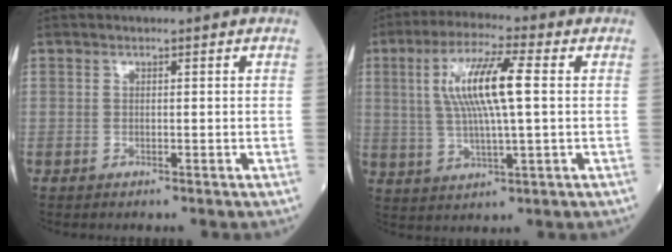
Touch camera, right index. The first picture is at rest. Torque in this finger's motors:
{"motor_torque": [0.79, -0.09, 0.39, 0.21]}